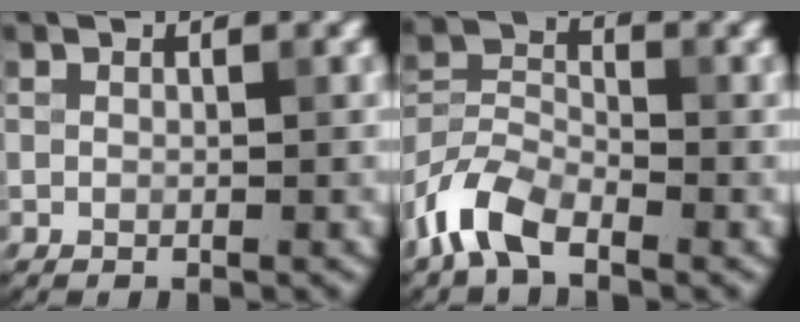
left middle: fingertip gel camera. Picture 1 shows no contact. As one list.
[{"total": 5.6, "force": [-3.8, 2.7, 3.2], "torque": [-0.067, 0.002, -0.088]}]